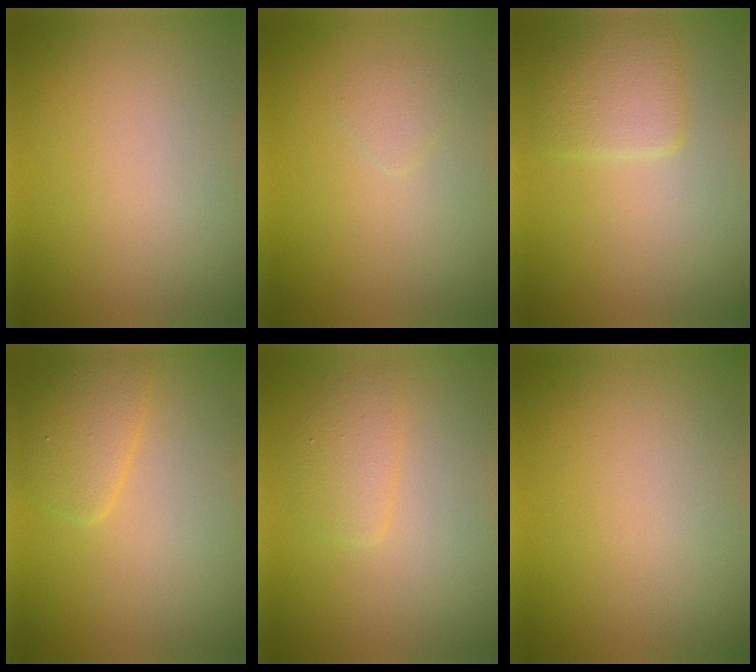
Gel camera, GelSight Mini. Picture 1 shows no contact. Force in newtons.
{"total": 0.9, "press": 0.9, "slide": 0.0}
{"total": 2.8, "press": 2.8, "slide": 0.1}
{"total": 2.6, "press": 2.6, "slide": 0.1}
{"total": 1.9, "press": 1.9, "slide": 0.1}
{"total": 0.0}